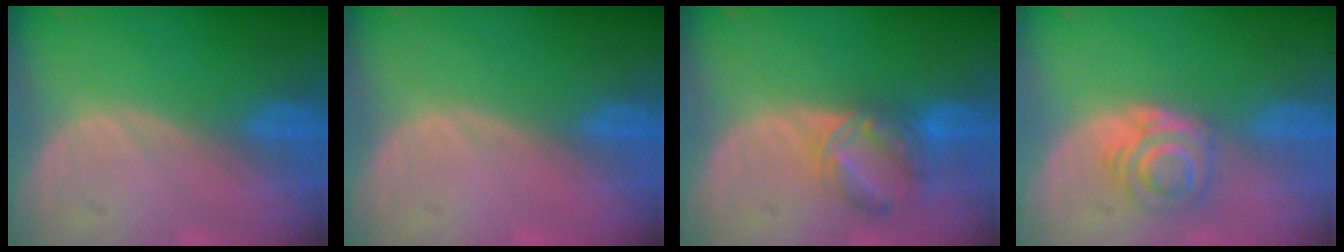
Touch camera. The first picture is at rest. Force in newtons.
{"total": 0.5, "press": 0.0, "slide": 0.5}
{"total": 6.8, "press": 6.0, "slide": 3.2}
{"total": 5.2, "press": 4.8, "slide": 1.9}